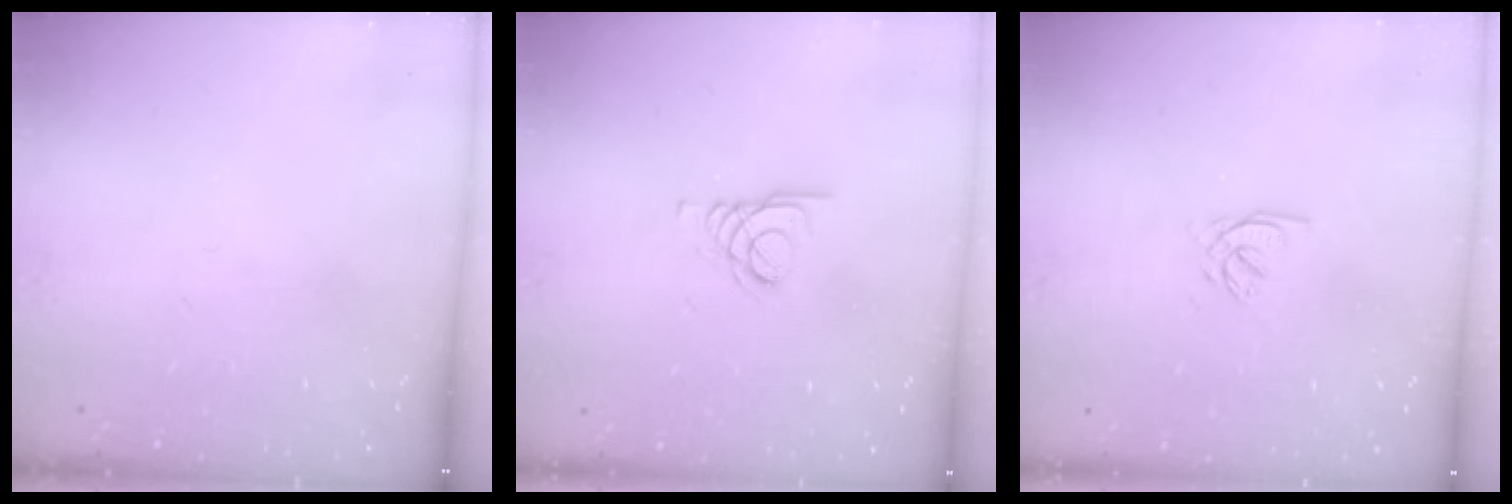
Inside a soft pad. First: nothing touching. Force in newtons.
{"total": 1.6, "press": 1.6, "slide": 0.2}
{"total": 2.4, "press": 2.4, "slide": 0.3}